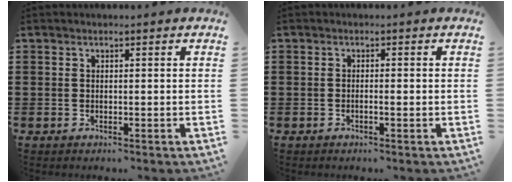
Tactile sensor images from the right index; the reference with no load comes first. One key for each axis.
{"total": 0.7, "fx": -0.4, "fy": 0.0, "fz": 0.6, "tx": -0.011, "ty": -0.002, "tz": -0.007}